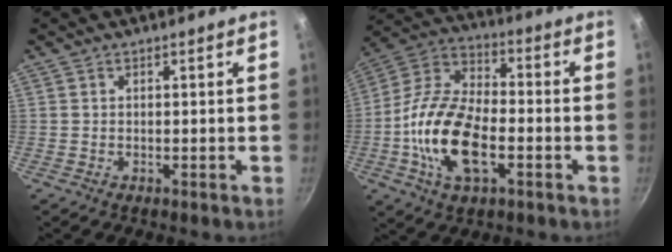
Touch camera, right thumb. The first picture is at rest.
{"total": 18.3, "force": [-4.5, 9.4, 15.0], "torque": [-0.277, 0.031, -0.098]}